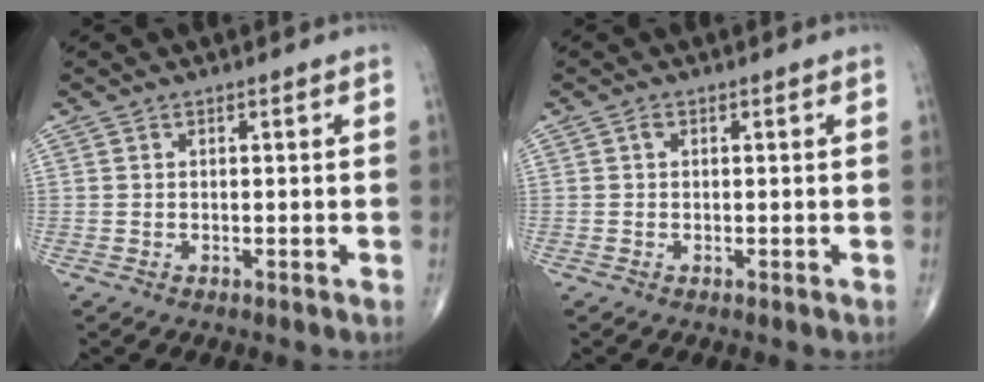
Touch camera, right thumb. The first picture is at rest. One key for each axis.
{"total": 0.6, "fx": 0.1, "fy": 0.4, "fz": 0.4, "tx": -0.003, "ty": 0.002, "tz": 0.000}